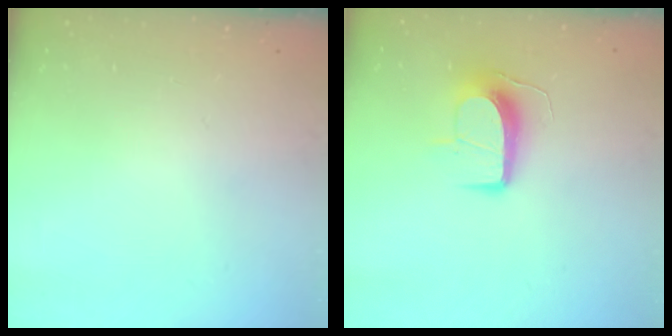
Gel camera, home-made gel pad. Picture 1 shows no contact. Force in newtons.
{"total": 10.6, "press": 10.6, "slide": 0.1}